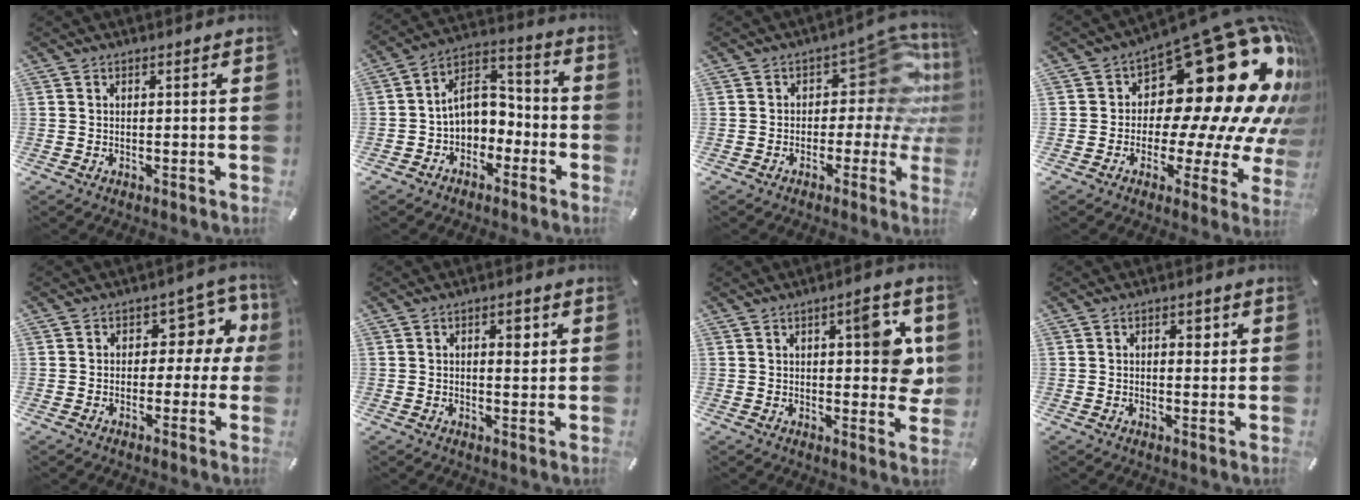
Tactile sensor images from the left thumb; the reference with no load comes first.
{"total": 9.0, "force": [-1.0, 7.5, 4.9], "torque": [-0.080, 0.011, -0.015]}
{"total": 20.0, "force": [4.3, 11.1, 16.1], "torque": [-0.190, -0.027, 0.072]}
{"total": 30.9, "force": [11.2, 14.5, 24.9], "torque": [-0.320, -0.133, 0.217]}
{"total": 8.5, "force": [1.8, 5.9, 6.0], "torque": [-0.072, -0.012, 0.026]}
{"total": 3.6, "force": [0.9, 1.9, 2.9], "torque": [-0.029, -0.005, 0.006]}
{"total": 10.5, "force": [2.6, 4.4, 9.2], "torque": [-0.105, -0.013, 0.037]}
{"total": 2.5, "force": [0.4, 1.7, 1.9], "torque": [-0.014, -0.001, -0.002]}